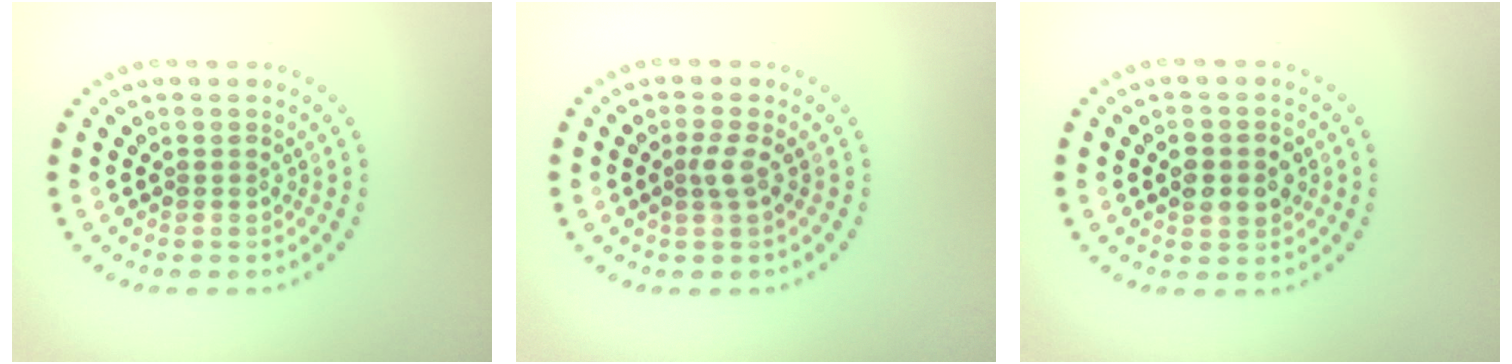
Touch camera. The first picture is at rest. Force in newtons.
{"total": 1.4, "press": 1.1, "slide": 0.9}
{"total": 3.0, "press": 3.0, "slide": 0.1}